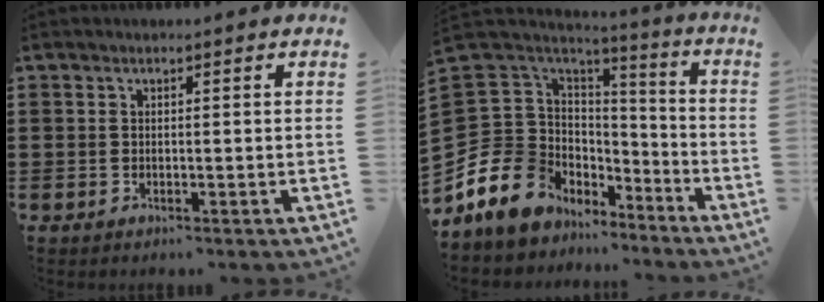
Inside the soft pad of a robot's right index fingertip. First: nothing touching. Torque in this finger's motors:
{"motor_torque": [0.17, 0.46, -0.34, -0.21]}